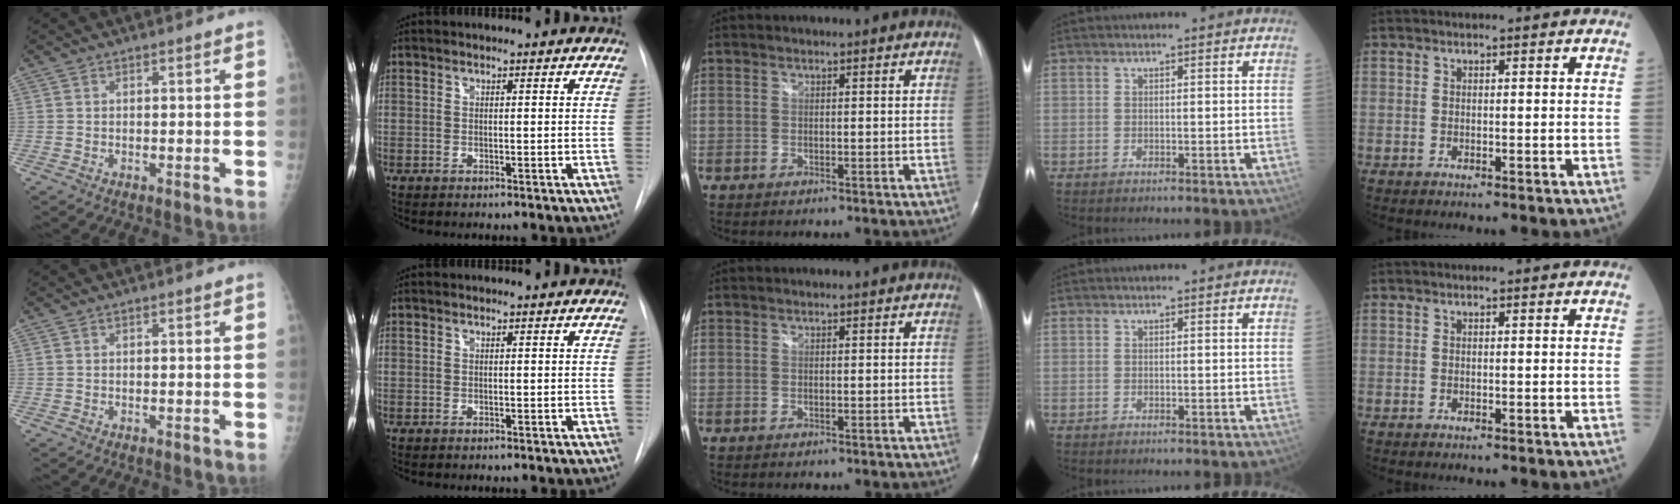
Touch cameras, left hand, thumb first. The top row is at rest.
{}